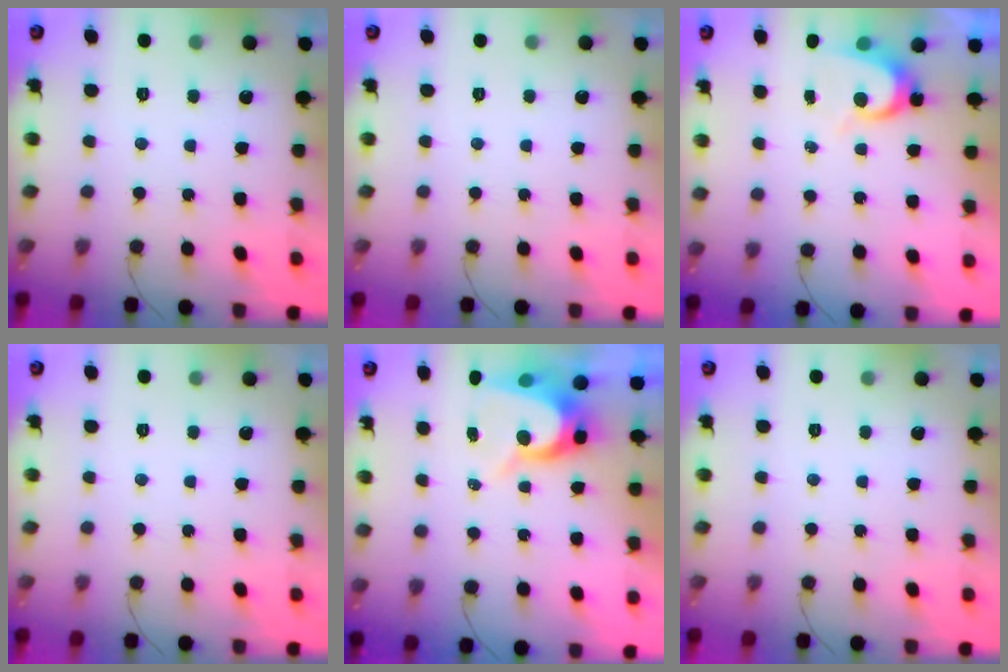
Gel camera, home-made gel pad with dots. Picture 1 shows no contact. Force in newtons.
{"total": 0.0}
{"total": 5.5, "press": 5.5, "slide": 0.3}
{"total": 0.0}
{"total": 8.2, "press": 8.2, "slide": 0.5}
{"total": 0.0}